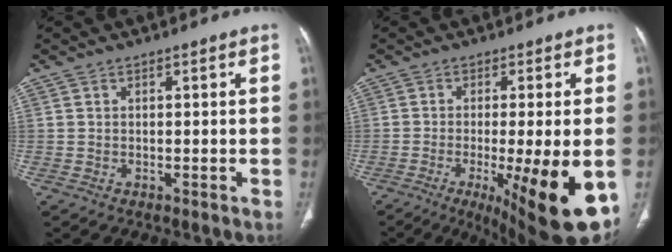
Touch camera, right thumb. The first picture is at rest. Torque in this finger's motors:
{"motor_torque": [2.32, 2.23, 1.45, -1.23, 0.16]}